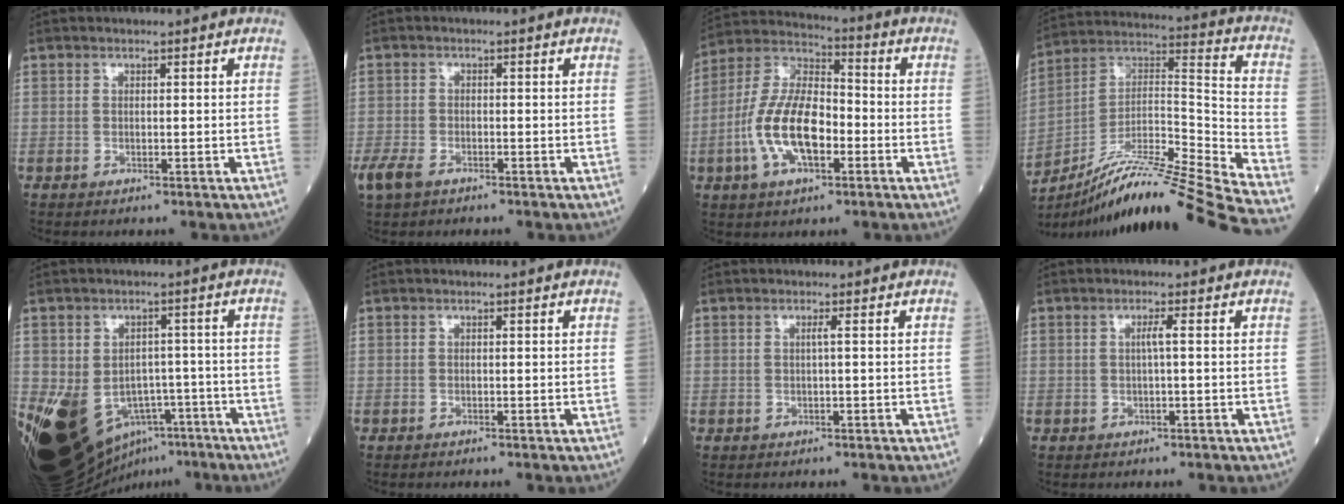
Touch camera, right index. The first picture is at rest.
{"total": 4.7, "force": [-3.2, 2.4, 2.5], "torque": [-0.054, -0.005, -0.057]}
{"total": 13.8, "force": [-3.5, 5.8, 12.0], "torque": [-0.251, 0.016, -0.069]}
{"total": 25.1, "force": [-21.4, -2.2, 13.0], "torque": [-0.195, -0.006, -0.358]}
{"total": 17.2, "force": [-7.5, 12.4, 9.3], "torque": [-0.186, 0.010, -0.098]}
{"total": 0.0}
{"total": 0.6, "force": [0.0, -0.2, 0.5], "torque": [-0.008, -0.001, 0.001]}
{"total": 1.3, "force": [0.0, -0.3, 1.2], "torque": [-0.022, 0.002, -0.002]}